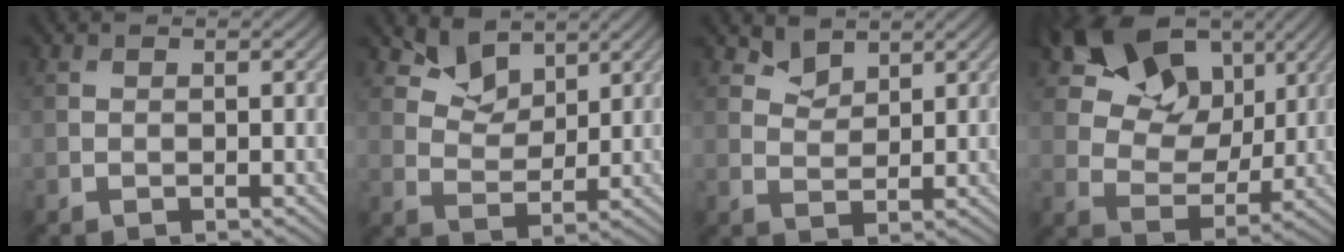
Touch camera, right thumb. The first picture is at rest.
{"total": 4.9, "force": [3.6, 2.7, 2.0], "torque": [-0.048, -0.011, 0.070]}
{"total": 2.6, "force": [2.1, 1.3, 0.8], "torque": [-0.018, -0.007, 0.043]}
{"total": 14.9, "force": [8.0, 9.4, 8.4], "torque": [-0.170, 0.018, 0.125]}